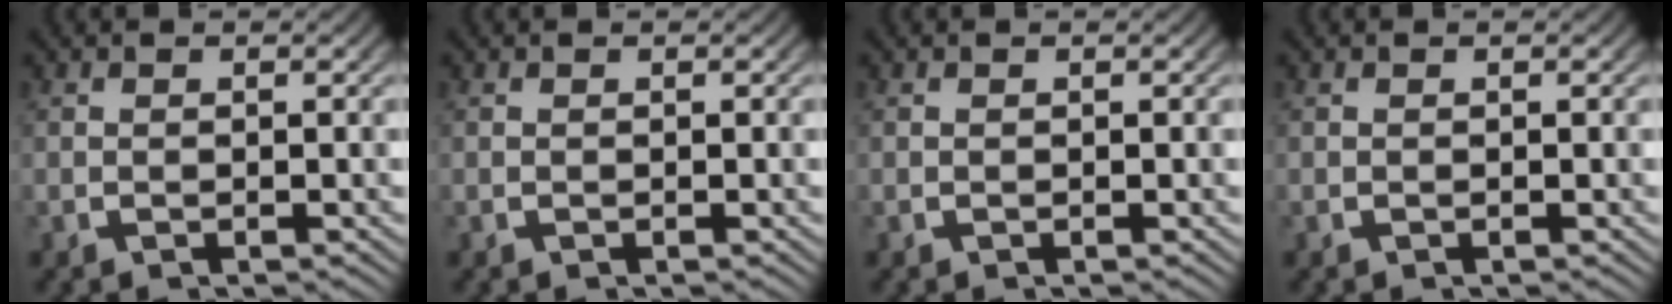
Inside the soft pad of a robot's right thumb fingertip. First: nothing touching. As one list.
[{"total": 0.0}, {"total": 0.0}, {"total": 0.0}]